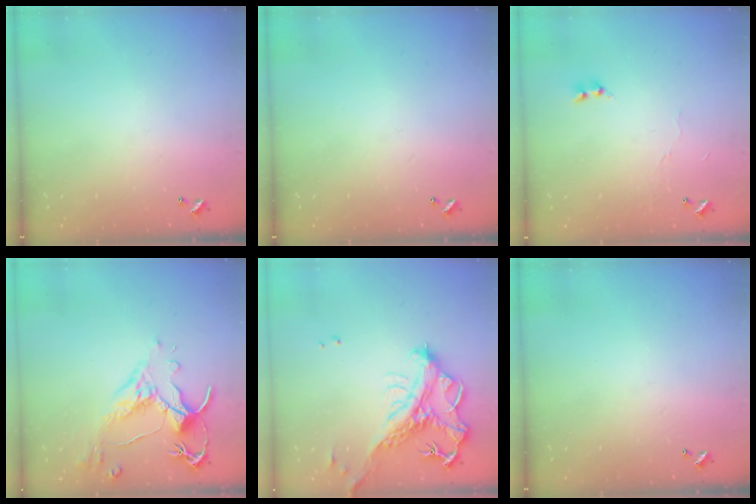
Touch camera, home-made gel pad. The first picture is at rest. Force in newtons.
{"total": 0.0}
{"total": 5.9, "press": 5.8, "slide": 0.6}
{"total": 2.6, "press": 2.2, "slide": 1.3}
{"total": 5.5, "press": 5.2, "slide": 1.6}
{"total": 0.0}